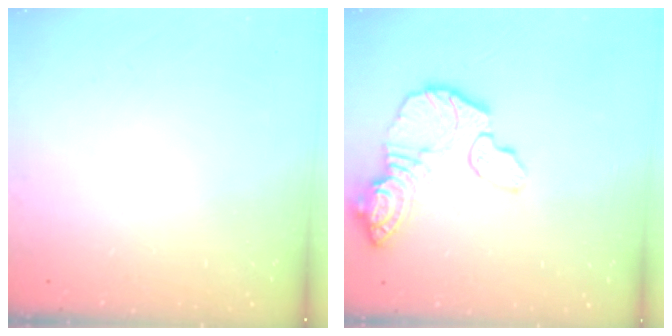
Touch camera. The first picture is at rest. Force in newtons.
{"total": 14.7, "press": 14.6, "slide": 1.4}